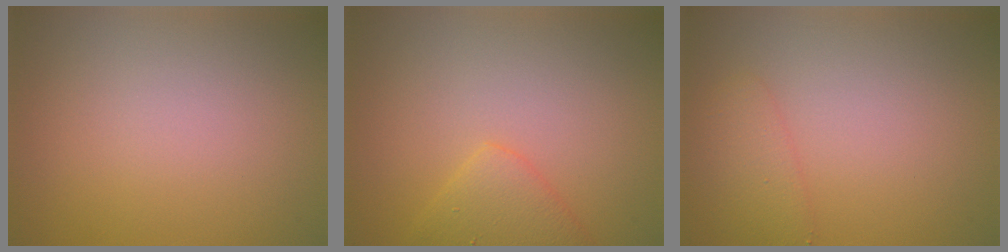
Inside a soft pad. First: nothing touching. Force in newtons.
{"total": 2.8, "press": 2.8, "slide": 0.2}
{"total": 1.9, "press": 1.9, "slide": 0.1}